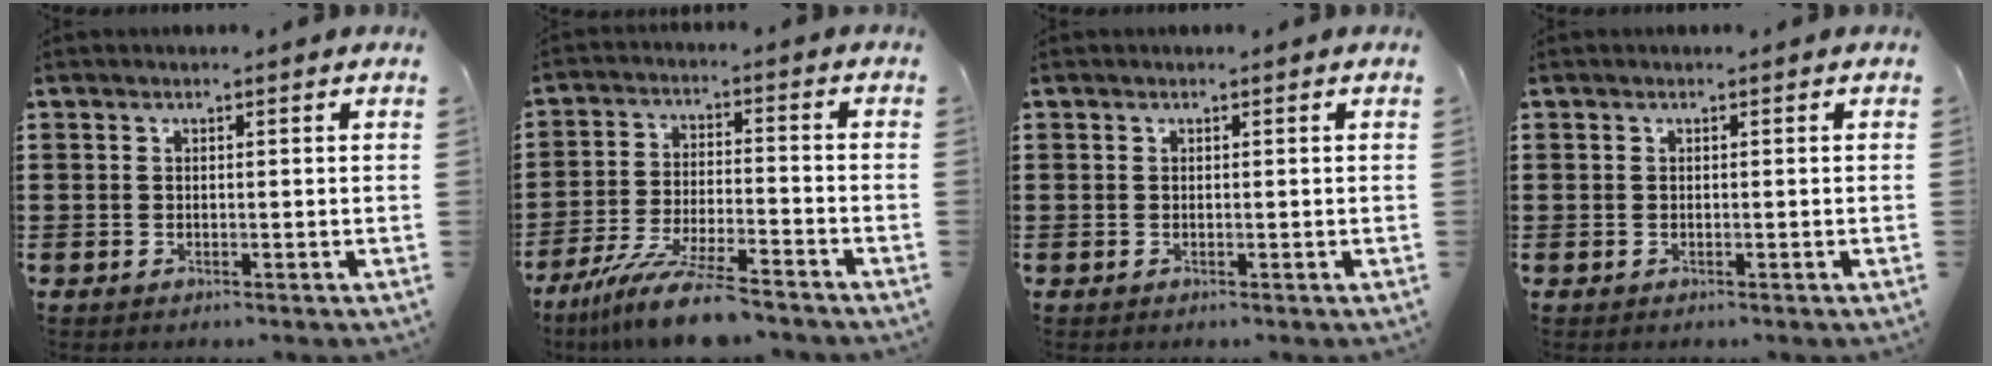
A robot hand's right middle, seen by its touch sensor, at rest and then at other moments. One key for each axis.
{"total": 10.4, "fx": -8.7, "fy": 0.8, "fz": 5.6, "tx": -0.107, "ty": 0.007, "tz": -0.167}
{"total": 0.0}
{"total": 0.0}